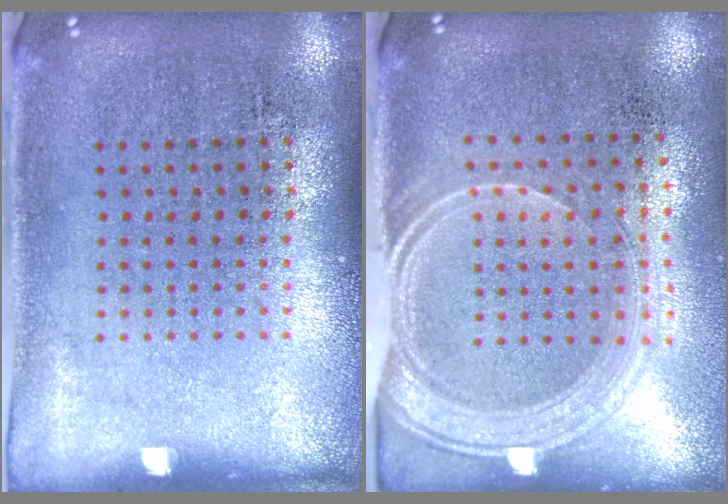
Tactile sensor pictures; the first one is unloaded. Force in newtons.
{"total": 2.1, "press": 1.7, "slide": 1.2}